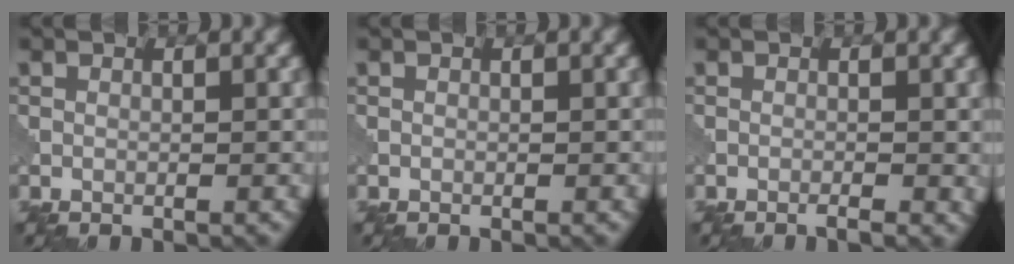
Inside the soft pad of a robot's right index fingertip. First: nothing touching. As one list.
[{"total": 0.0}, {"total": 1.3, "force": [-0.6, 0.2, 1.1], "torque": [-0.017, 0.000, -0.013]}]